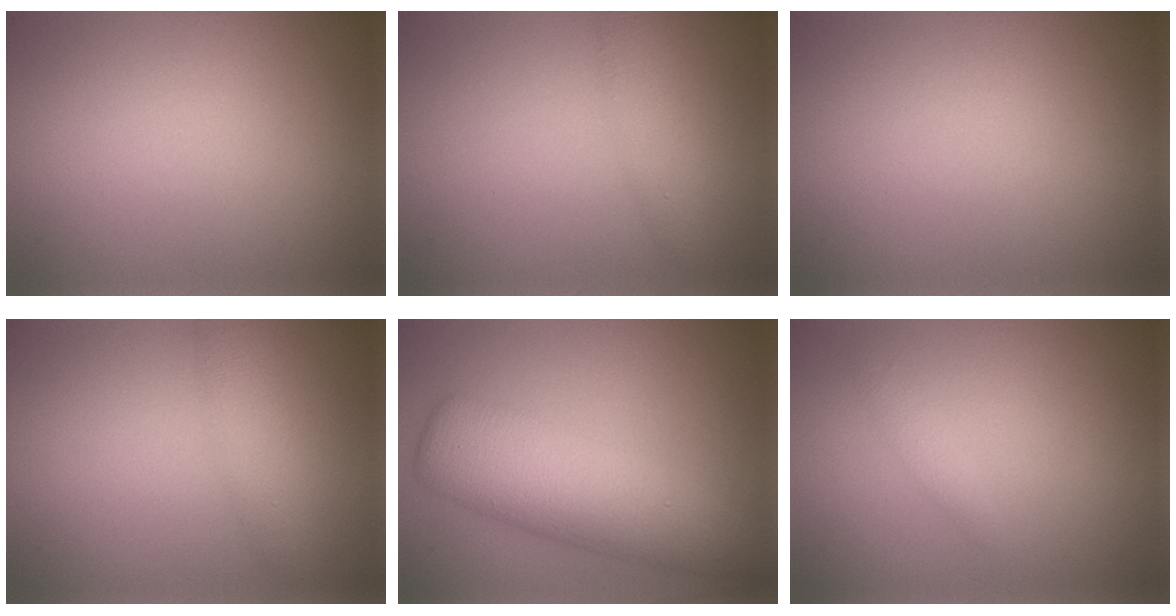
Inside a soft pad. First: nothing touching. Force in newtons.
{"total": 2.5, "press": 2.5, "slide": 0.0}
{"total": 0.0}
{"total": 2.7, "press": 2.7, "slide": 0.0}
{"total": 7.9, "press": 7.9, "slide": 0.2}
{"total": 0.9, "press": 0.9, "slide": 0.1}